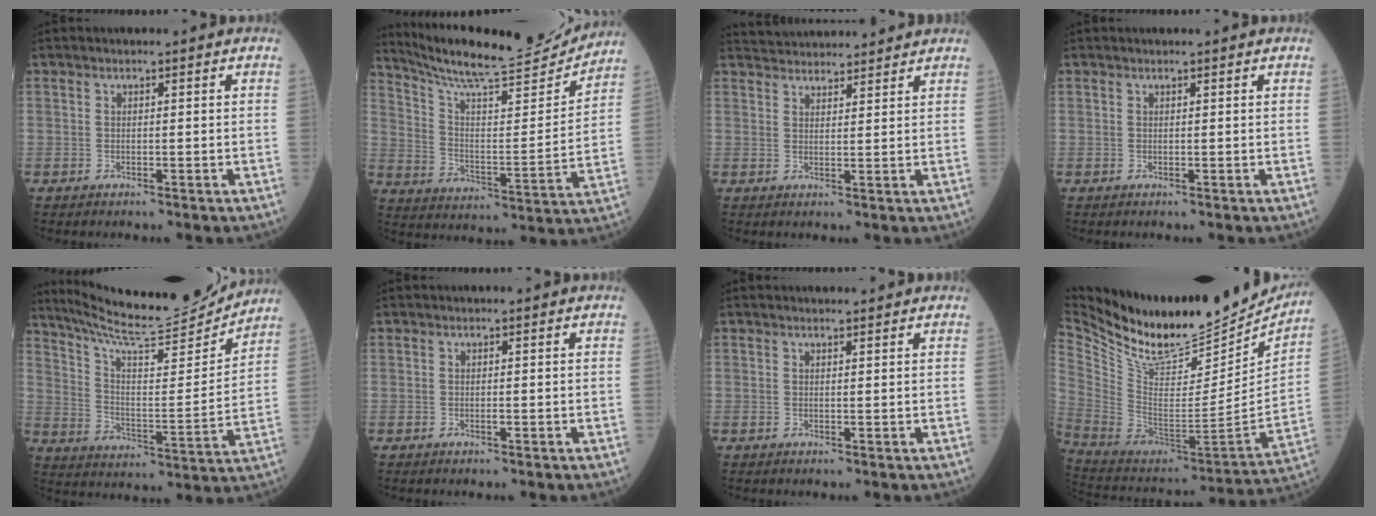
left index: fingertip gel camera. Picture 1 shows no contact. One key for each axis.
{"total": 20.4, "fx": 19.2, "fy": 1.4, "fz": 6.8, "tx": -0.122, "ty": -0.040, "tz": 0.285}
{"total": 9.3, "fx": 9.0, "fy": 1.4, "fz": 1.8, "tx": -0.026, "ty": 0.029, "tz": 0.129}
{"total": 0.7, "fx": 0.7, "fy": 0.0, "fz": 0.2, "tx": -0.002, "ty": 0.007, "tz": 0.011}
{"total": 18.7, "fx": 17.7, "fy": 0.5, "fz": 6.0, "tx": -0.115, "ty": -0.036, "tz": 0.271}
{"total": 0.0}
{"total": 1.9, "fx": 1.9, "fy": 0.1, "fz": 0.4, "tx": -0.007, "ty": 0.008, "tz": 0.025}
{"total": 28.6, "fx": 24.5, "fy": 7.9, "fz": 12.5, "tx": -0.242, "ty": -0.049, "tz": 0.383}